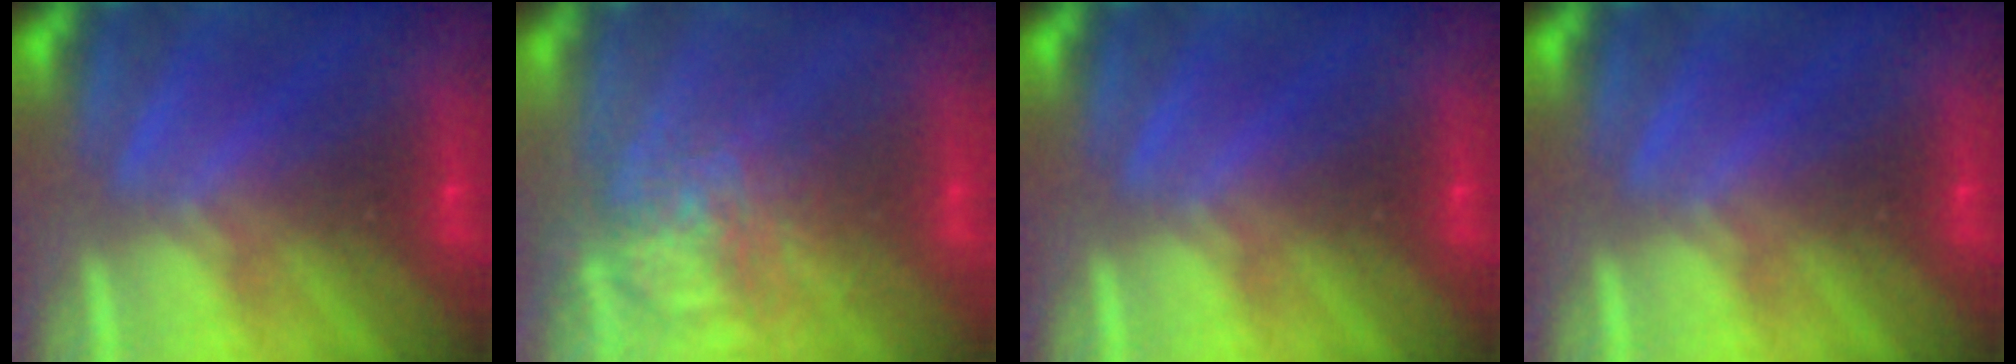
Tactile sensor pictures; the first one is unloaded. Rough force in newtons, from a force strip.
{"total": 3.5}
{"total": 0.0}
{"total": 0.0}